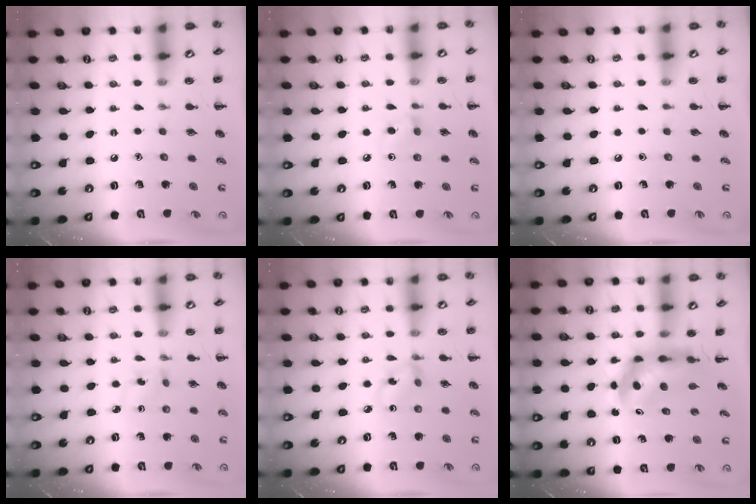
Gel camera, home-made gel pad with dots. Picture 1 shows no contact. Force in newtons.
{"total": 4.9, "press": 4.4, "slide": 2.0}
{"total": 0.0}
{"total": 2.5, "press": 2.4, "slide": 0.8}
{"total": 2.4, "press": 2.4, "slide": 0.6}
{"total": 5.5, "press": 5.3, "slide": 1.6}